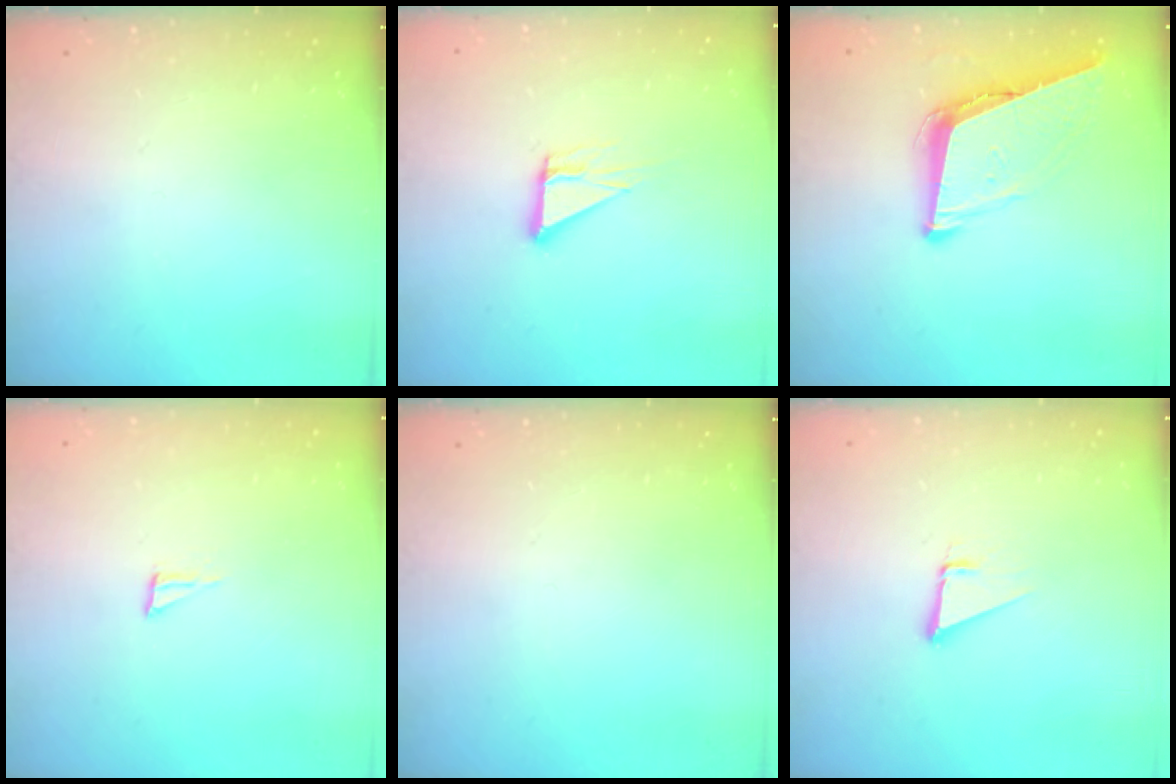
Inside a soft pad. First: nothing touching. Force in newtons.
{"total": 4.8, "press": 4.8, "slide": 0.2}
{"total": 9.1, "press": 8.7, "slide": 2.6}
{"total": 2.9, "press": 2.9, "slide": 0.2}
{"total": 0.0}
{"total": 2.3, "press": 2.3, "slide": 0.0}